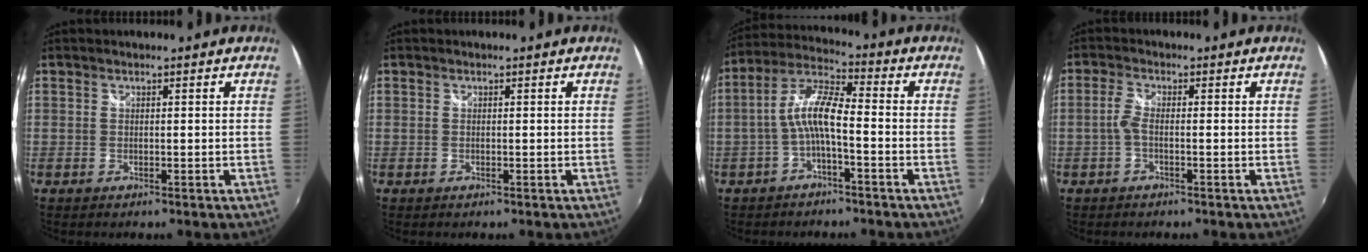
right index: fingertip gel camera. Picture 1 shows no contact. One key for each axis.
{"total": 0.0}
{"total": 7.7, "fx": -2.4, "fy": 1.8, "fz": 7.1, "tx": -0.162, "ty": 0.017, "tz": -0.046}
{"total": 2.2, "fx": -0.9, "fy": 0.6, "fz": 1.9, "tx": -0.049, "ty": 0.004, "tz": -0.022}